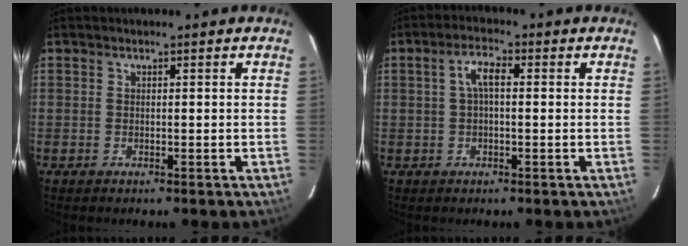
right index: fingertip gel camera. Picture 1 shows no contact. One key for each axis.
{"total": 3.8, "fx": 0.4, "fy": 1.4, "fz": 3.5, "tx": -0.070, "ty": 0.013, "tz": 0.008}